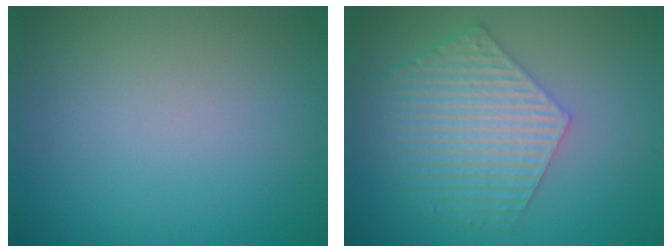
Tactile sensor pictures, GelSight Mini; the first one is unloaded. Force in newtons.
{"total": 5.8, "press": 4.4, "slide": 3.9}